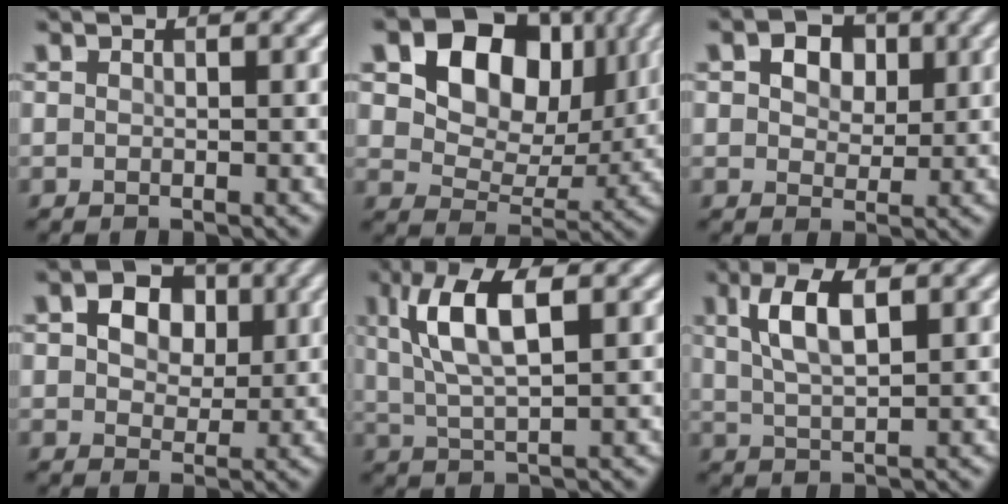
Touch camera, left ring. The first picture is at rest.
{"total": 12.4, "force": [4.9, 8.6, 7.5], "torque": [-0.138, 0.031, 0.077]}
{"total": 4.8, "force": [2.0, 3.3, 2.8], "torque": [-0.047, 0.004, 0.015]}
{"total": 5.0, "force": [1.5, 3.6, 3.1], "torque": [-0.050, 0.004, 0.011]}
{"total": 6.7, "force": [2.1, 2.3, 5.9], "torque": [-0.118, 0.010, 0.039]}
{"total": 4.8, "force": [1.9, 1.8, 4.1], "torque": [-0.083, 0.006, 0.035]}